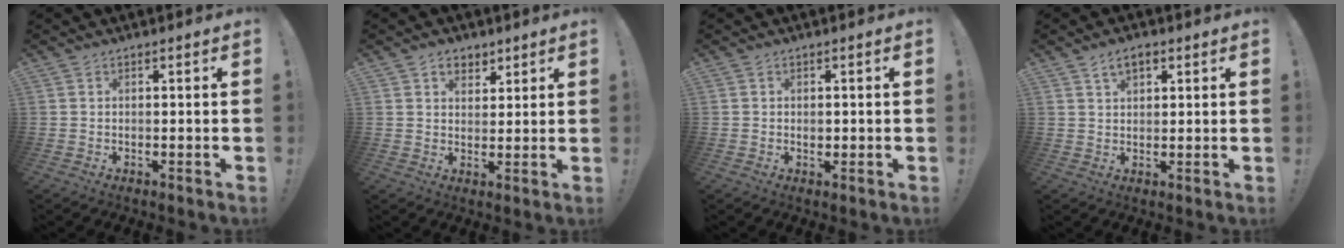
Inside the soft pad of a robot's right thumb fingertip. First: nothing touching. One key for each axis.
{"total": 5.0, "fx": 3.1, "fy": 3.7, "fz": 1.4, "tx": -0.010, "ty": -0.016, "tz": 0.057}
{"total": 0.9, "fx": 0.0, "fy": 0.7, "fz": 0.5, "tx": -0.003, "ty": 0.000, "tz": -0.002}
{"total": 4.4, "fx": 2.2, "fy": 2.5, "fz": 2.8, "tx": -0.039, "ty": -0.002, "tz": 0.037}